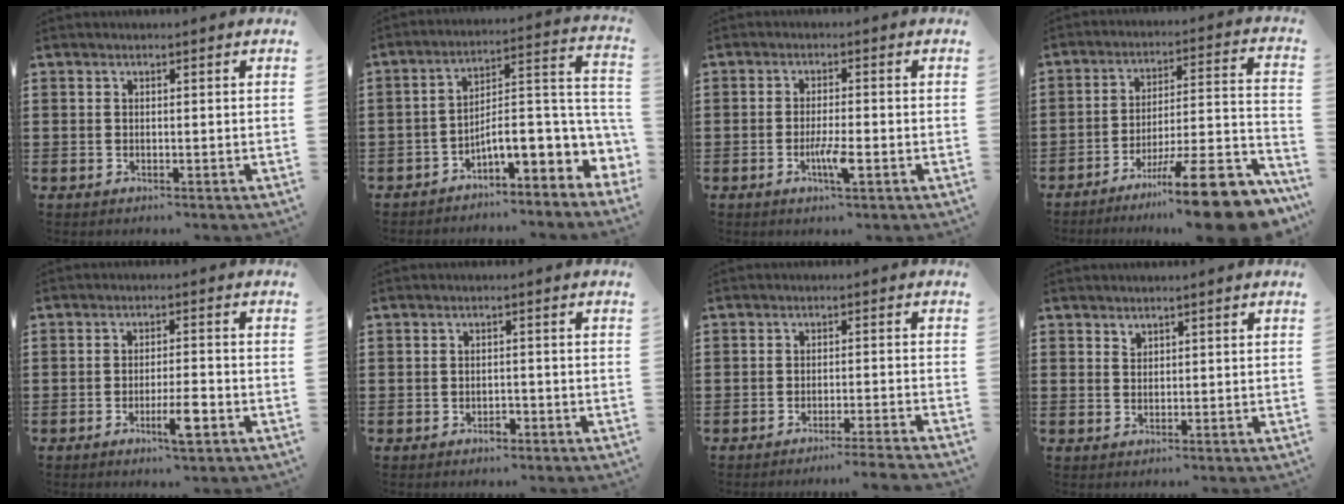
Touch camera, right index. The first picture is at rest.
{"total": 9.0, "force": [-3.3, 3.0, 7.8], "torque": [-0.119, -0.028, -0.065]}
{"total": 4.0, "force": [-1.5, 0.5, 3.7], "torque": [-0.068, -0.005, -0.027]}
{"total": 14.0, "force": [-10.1, 1.4, 9.5], "torque": [-0.118, 0.029, -0.175]}
{"total": 5.3, "force": [-2.5, 0.5, 4.7], "torque": [-0.088, -0.015, -0.043]}
{"total": 1.4, "force": [-1.1, 0.7, 0.6], "torque": [-0.017, -0.003, -0.022]}
{"total": 2.5, "force": [-2.2, -0.7, 1.0], "torque": [-0.016, -0.005, -0.043]}
{"total": 1.3, "force": [1.2, 0.6, 0.1], "torque": [-0.003, 0.001, 0.024]}